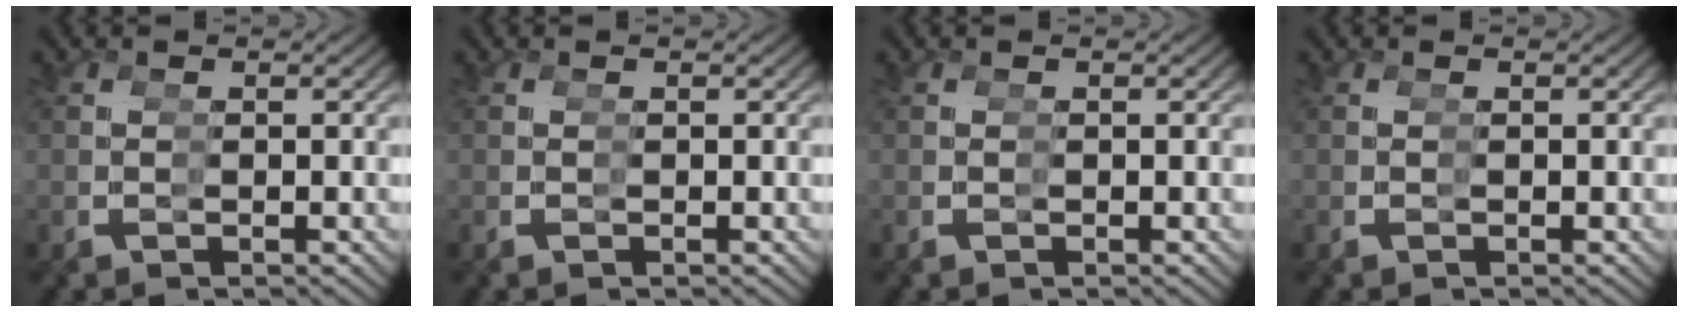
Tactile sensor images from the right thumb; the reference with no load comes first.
{"total": 0.0}
{"total": 0.0}
{"total": 0.0}